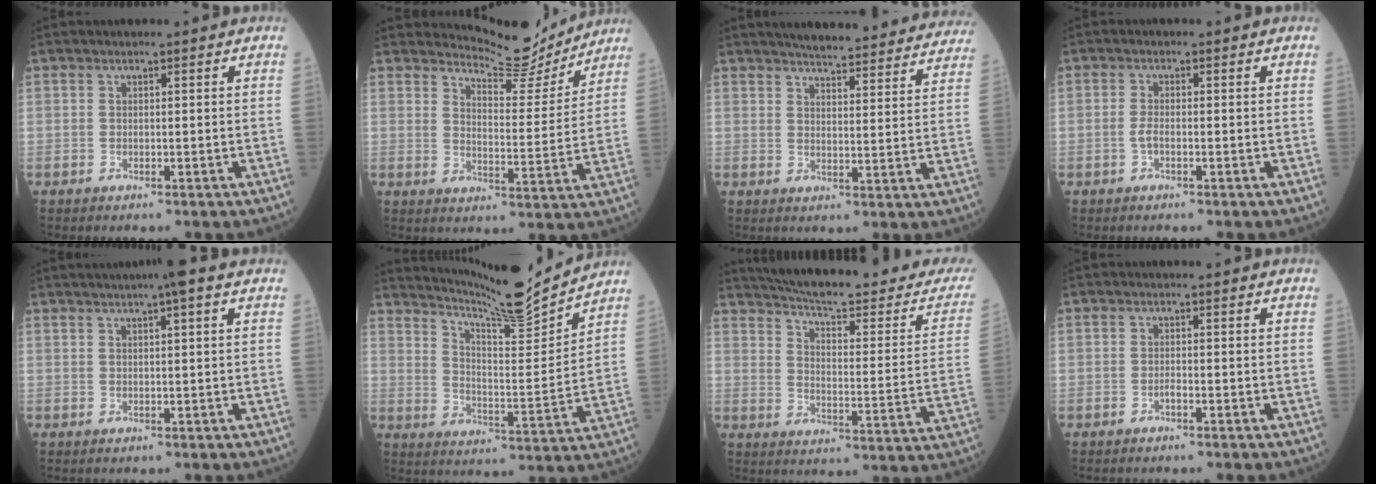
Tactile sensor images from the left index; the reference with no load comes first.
{"total": 8.8, "force": [8.8, 0.6, 0.0], "torque": [-0.010, -0.025, 0.127]}
{"total": 22.6, "force": [21.0, 3.4, 7.6], "torque": [-0.092, -0.029, 0.246]}
{"total": 1.5, "force": [-0.7, 0.4, 1.3], "torque": [-0.029, 0.002, -0.015]}
{"total": 5.0, "force": [3.4, -0.1, 3.7], "torque": [-0.056, 0.023, 0.052]}
{"total": 14.0, "force": [13.5, -1.4, 3.5], "torque": [-0.066, -0.030, 0.211]}
{"total": 26.8, "force": [24.1, 3.5, 11.1], "torque": [-0.162, -0.072, 0.302]}
{"total": 0.7, "force": [-0.5, 0.0, 0.5], "torque": [-0.010, 0.000, -0.010]}